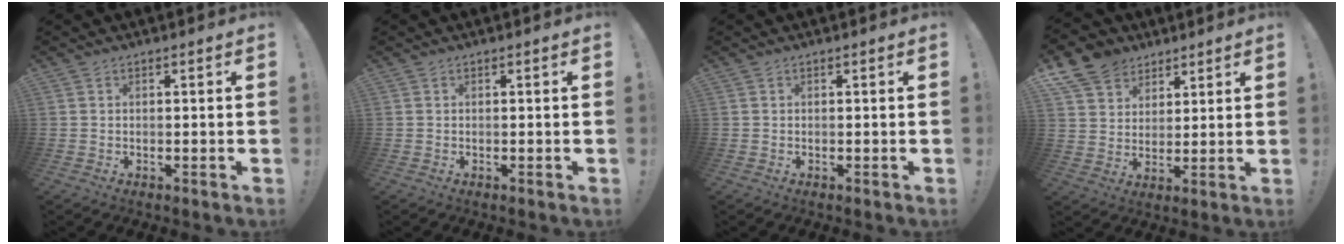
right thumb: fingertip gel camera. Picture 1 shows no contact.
{"total": 0.0}
{"total": 0.0}
{"total": 10.2, "force": [6.9, 7.3, 2.2], "torque": [-0.042, -0.048, 0.139]}